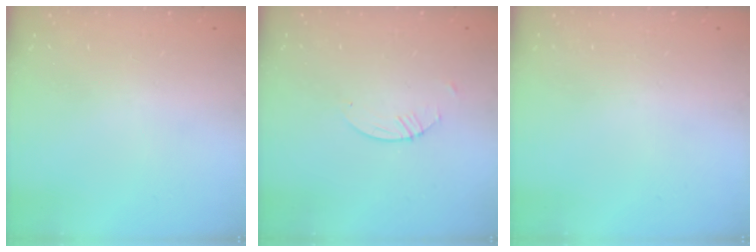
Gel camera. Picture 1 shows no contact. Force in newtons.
{"total": 0.8, "press": 0.8, "slide": 0.2}
{"total": 0.0}